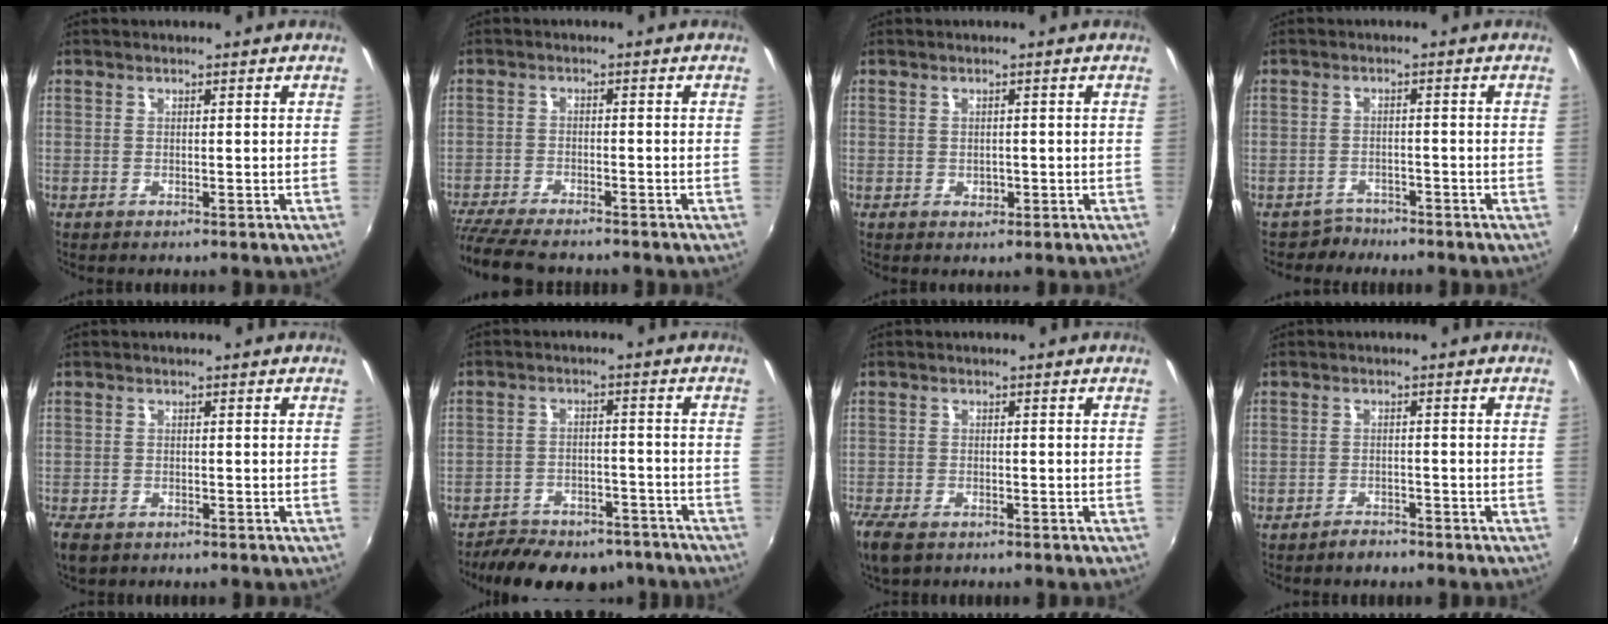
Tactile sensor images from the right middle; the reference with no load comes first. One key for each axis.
{"total": 11.5, "fx": -9.9, "fy": 2.3, "fz": 5.3, "tx": -0.130, "ty": -0.039, "tz": -0.172}
{"total": 1.2, "fx": -0.2, "fy": 1.0, "fz": 0.5, "tx": -0.005, "ty": -0.001, "tz": -0.004}
{"total": 2.9, "fx": -2.4, "fy": 1.4, "fz": -0.4, "tx": 0.001, "ty": 0.004, "tz": -0.042}
{"total": 4.3, "fx": -3.0, "fy": 2.2, "fz": 2.2, "tx": -0.057, "ty": -0.017, "tz": -0.056}
{"total": 17.1, "fx": -14.1, "fy": 7.0, "fz": 6.8, "tx": -0.148, "ty": 0.002, "tz": -0.183}
{"total": 6.3, "fx": -4.6, "fy": 2.6, "fz": 3.3, "tx": -0.091, "ty": -0.024, "tz": -0.092}
{"total": 2.3, "fx": -2.2, "fy": 0.8, "fz": 0.4, "tx": -0.016, "ty": 0.000, "tz": -0.036}